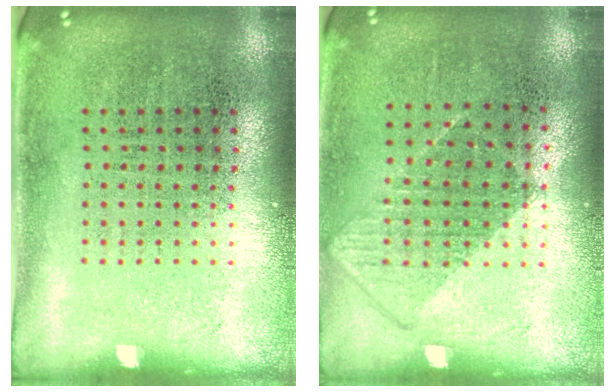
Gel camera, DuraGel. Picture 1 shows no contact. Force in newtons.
{"total": 0.8, "press": 0.7, "slide": 0.4}